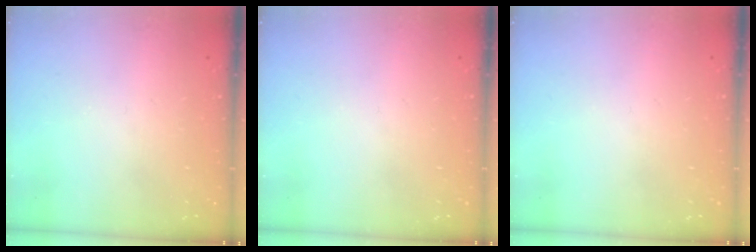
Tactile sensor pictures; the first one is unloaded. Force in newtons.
{"total": 0.0}
{"total": 0.0}